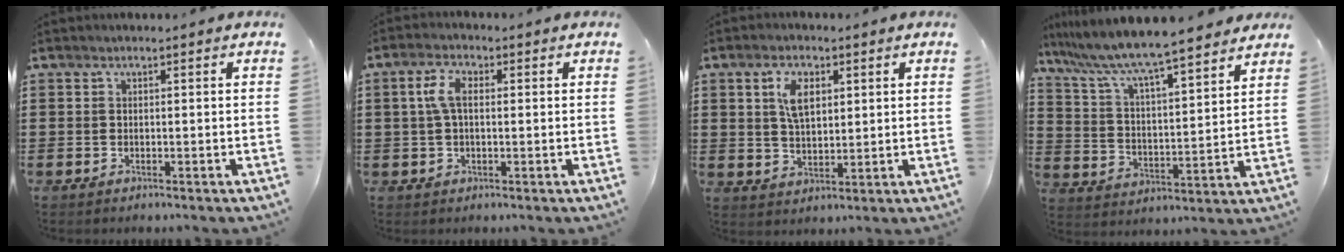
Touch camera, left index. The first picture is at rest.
{"total": 4.8, "force": [0.7, 2.2, 4.2], "torque": [-0.095, 0.009, 0.007]}
{"total": 5.6, "force": [2.2, 2.7, 4.4], "torque": [-0.087, 0.007, 0.037]}
{"total": 7.4, "force": [6.8, 0.0, 3.0], "torque": [-0.091, -0.048, 0.110]}